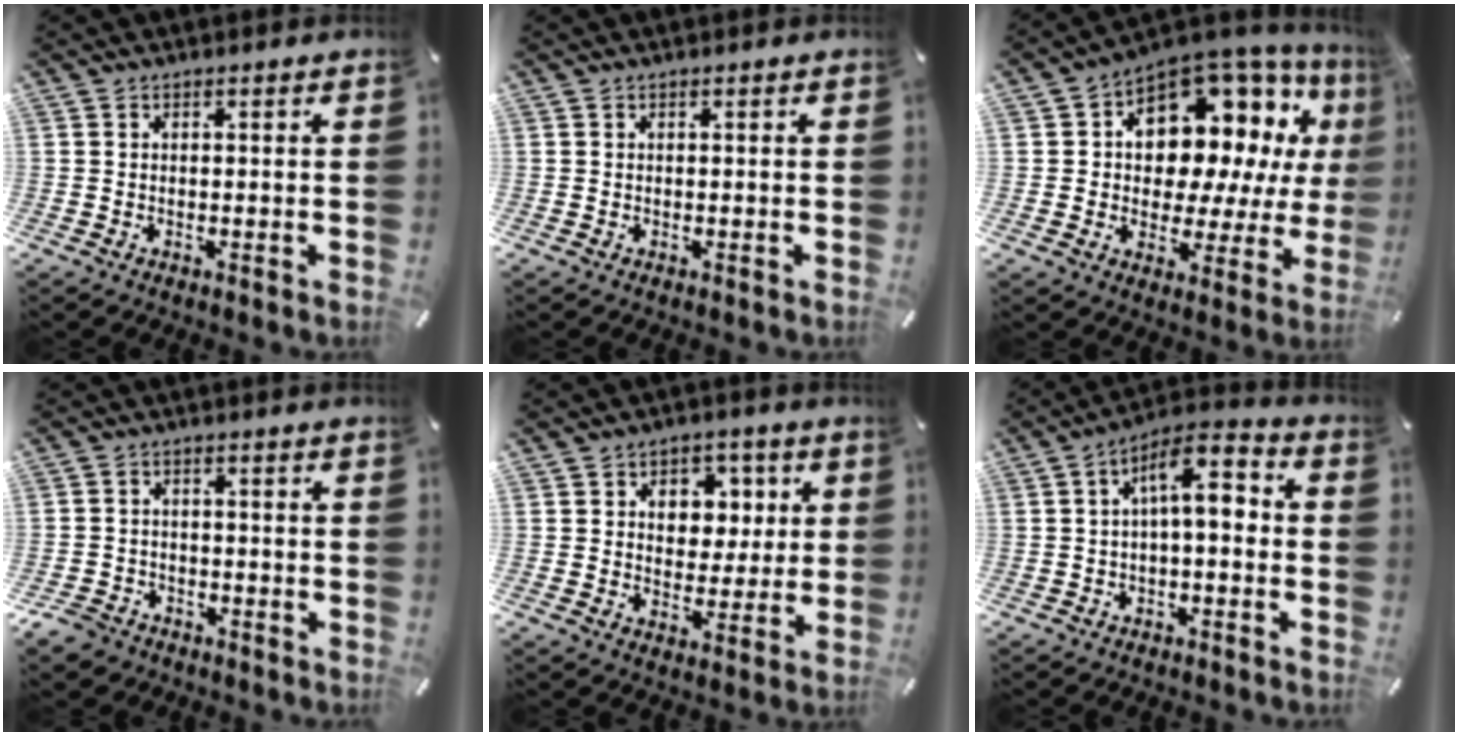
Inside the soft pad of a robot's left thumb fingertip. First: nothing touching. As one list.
[{"total": 0.0}, {"total": 13.6, "force": [6.7, 9.5, 7.1], "torque": [-0.097, -0.072, 0.120]}, {"total": 4.4, "force": [-3.3, 2.7, 0.7], "torque": [-0.027, 0.016, -0.069]}, {"total": 7.7, "force": [2.0, 6.7, 3.3], "torque": [-0.032, -0.004, 0.029]}, {"total": 8.1, "force": [1.1, 3.7, 7.1], "torque": [-0.118, -0.001, 0.015]}]